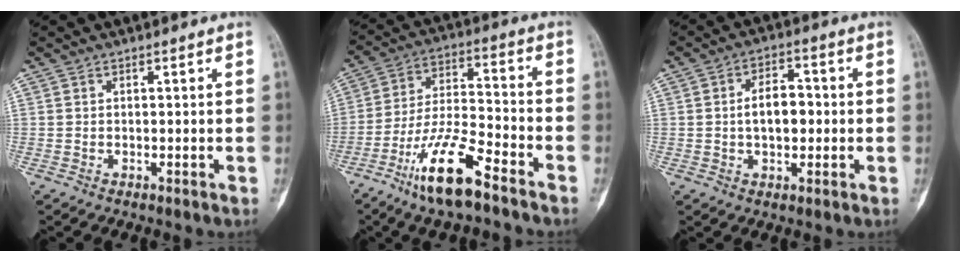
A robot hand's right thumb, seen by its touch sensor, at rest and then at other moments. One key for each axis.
{"total": 14.0, "fx": -9.1, "fy": 3.3, "fz": 10.2, "tx": -0.200, "ty": 0.056, "tz": -0.169}
{"total": 7.2, "fx": 0.0, "fy": 4.3, "fz": 5.7, "tx": -0.075, "ty": 0.016, "tz": -0.005}